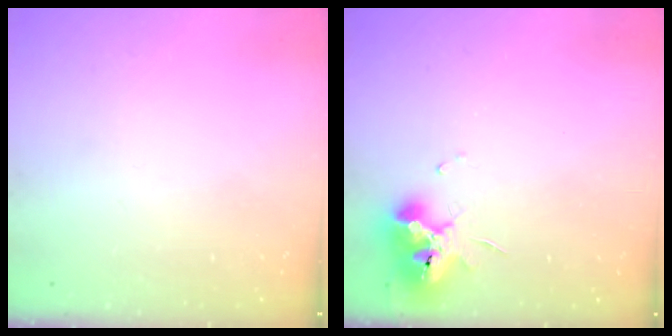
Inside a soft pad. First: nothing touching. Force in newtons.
{"total": 11.3, "press": 11.3, "slide": 1.0}